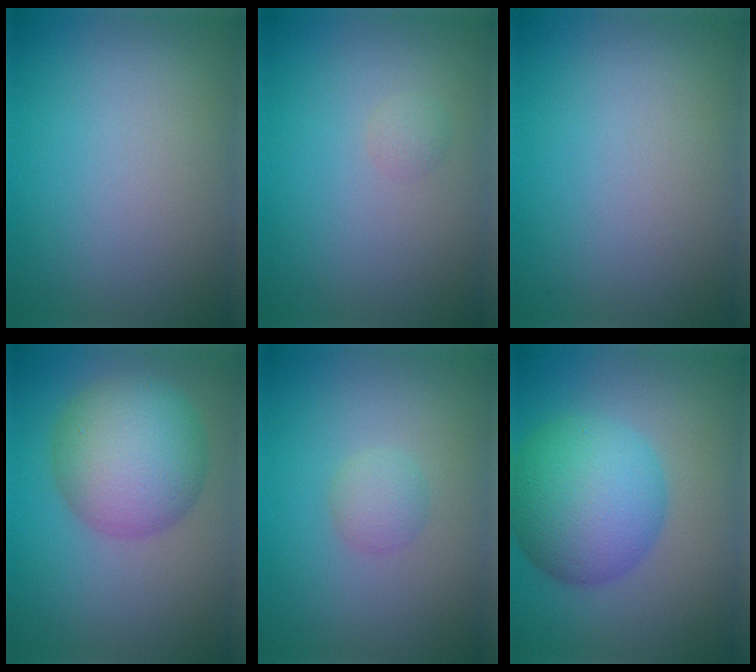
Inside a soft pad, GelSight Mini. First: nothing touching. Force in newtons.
{"total": 0.7, "press": 0.7, "slide": 0.0}
{"total": 0.0}
{"total": 7.5, "press": 7.5, "slide": 0.0}
{"total": 1.4, "press": 1.4, "slide": 0.0}
{"total": 8.5, "press": 8.5, "slide": 0.1}